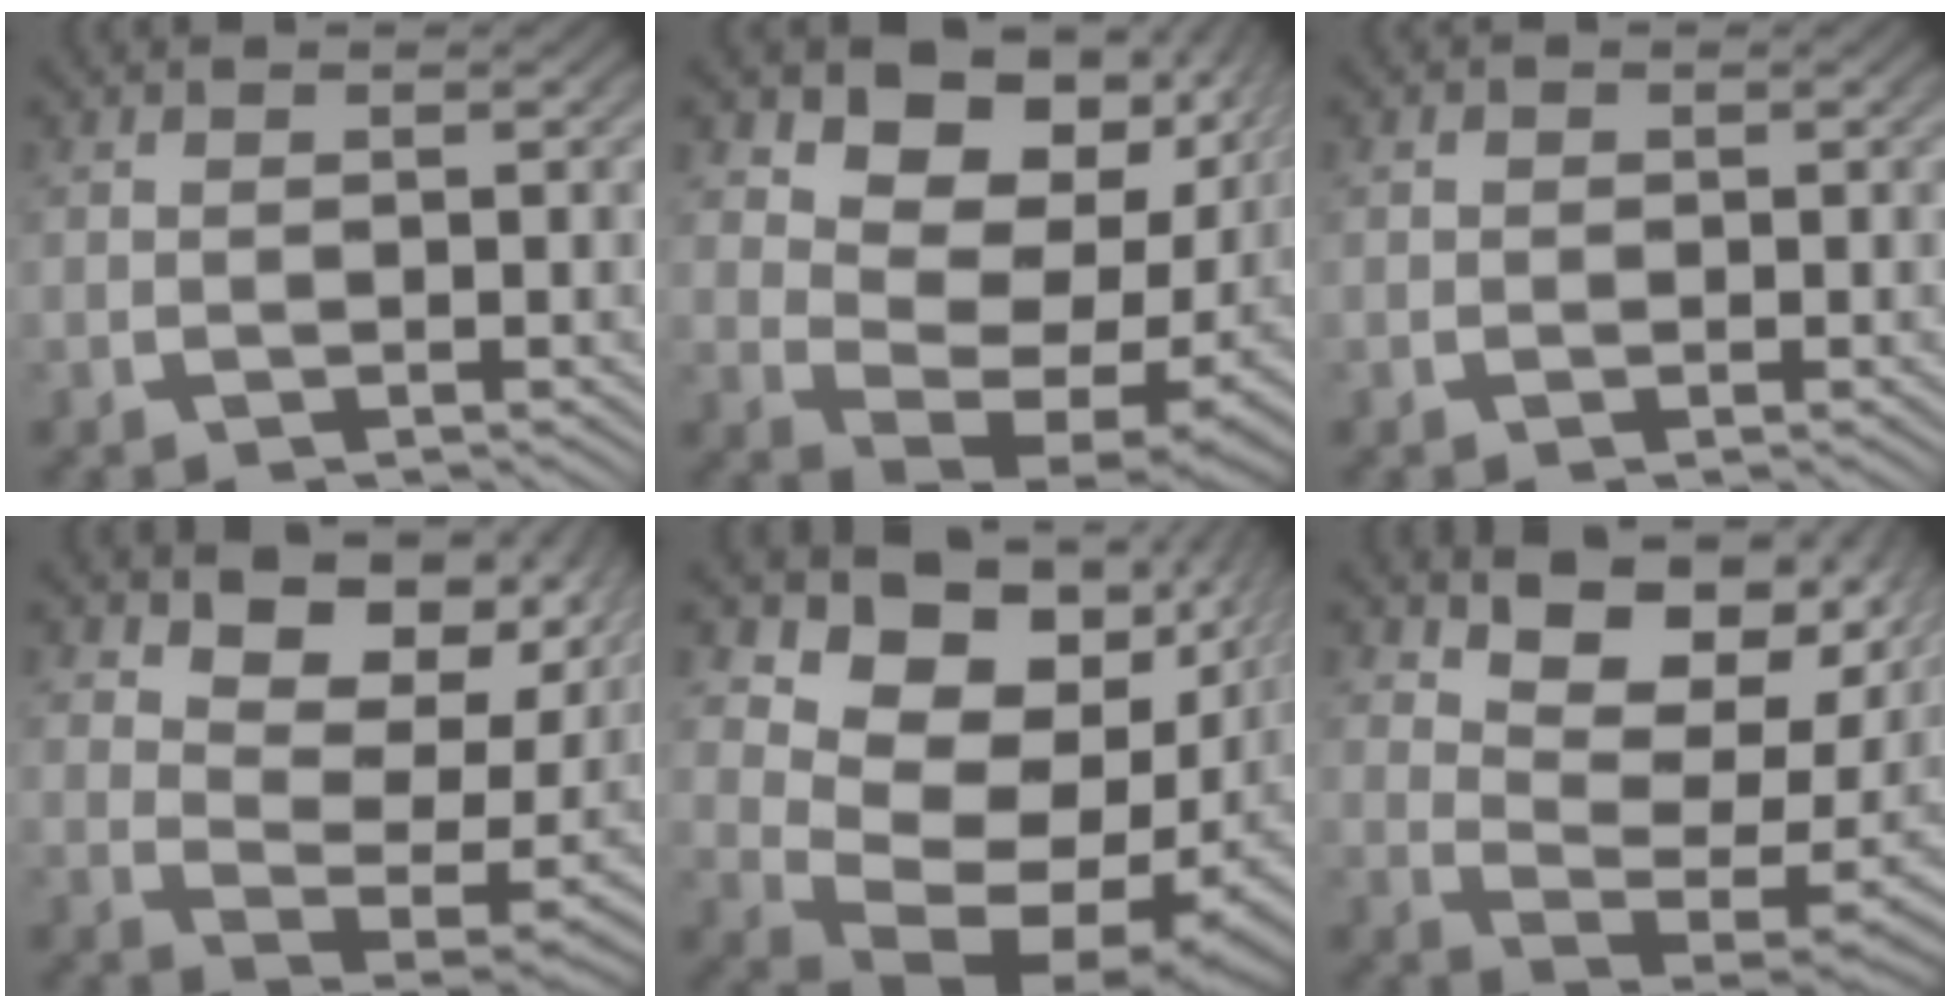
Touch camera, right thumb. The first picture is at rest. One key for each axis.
{"total": 13.1, "fx": 1.6, "fy": 8.9, "fz": 9.5, "tx": -0.161, "ty": -0.016, "tz": 0.019}
{"total": 0.9, "fx": 0.0, "fy": 0.8, "fz": 0.3, "tx": 0.000, "ty": -0.002, "tz": -0.001}
{"total": 9.3, "fx": 2.9, "fy": 5.8, "fz": 6.7, "tx": -0.106, "ty": -0.007, "tz": 0.038}
{"total": 15.6, "fx": -0.4, "fy": 11.2, "fz": 10.9, "tx": -0.192, "ty": -0.041, "tz": -0.004}
{"total": 10.5, "fx": 3.0, "fy": 6.3, "fz": 7.8, "tx": -0.133, "ty": -0.012, "tz": 0.042}